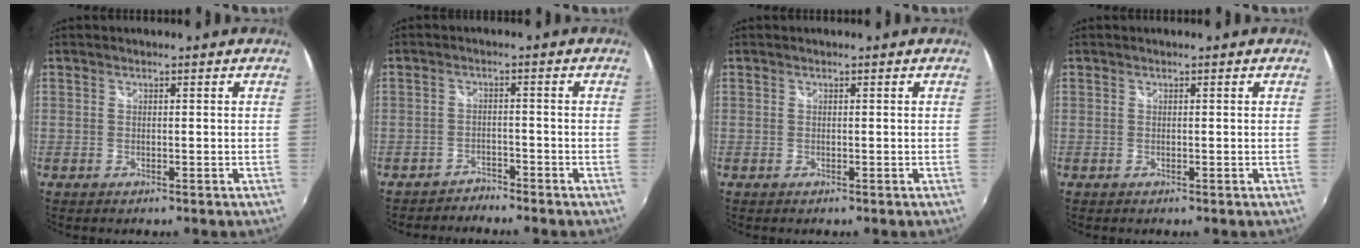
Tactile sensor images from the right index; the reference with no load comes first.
{"total": 3.1, "force": [-3.0, 0.9, -0.1], "torque": [-0.009, 0.000, -0.056]}
{"total": 0.0}
{"total": 0.0}